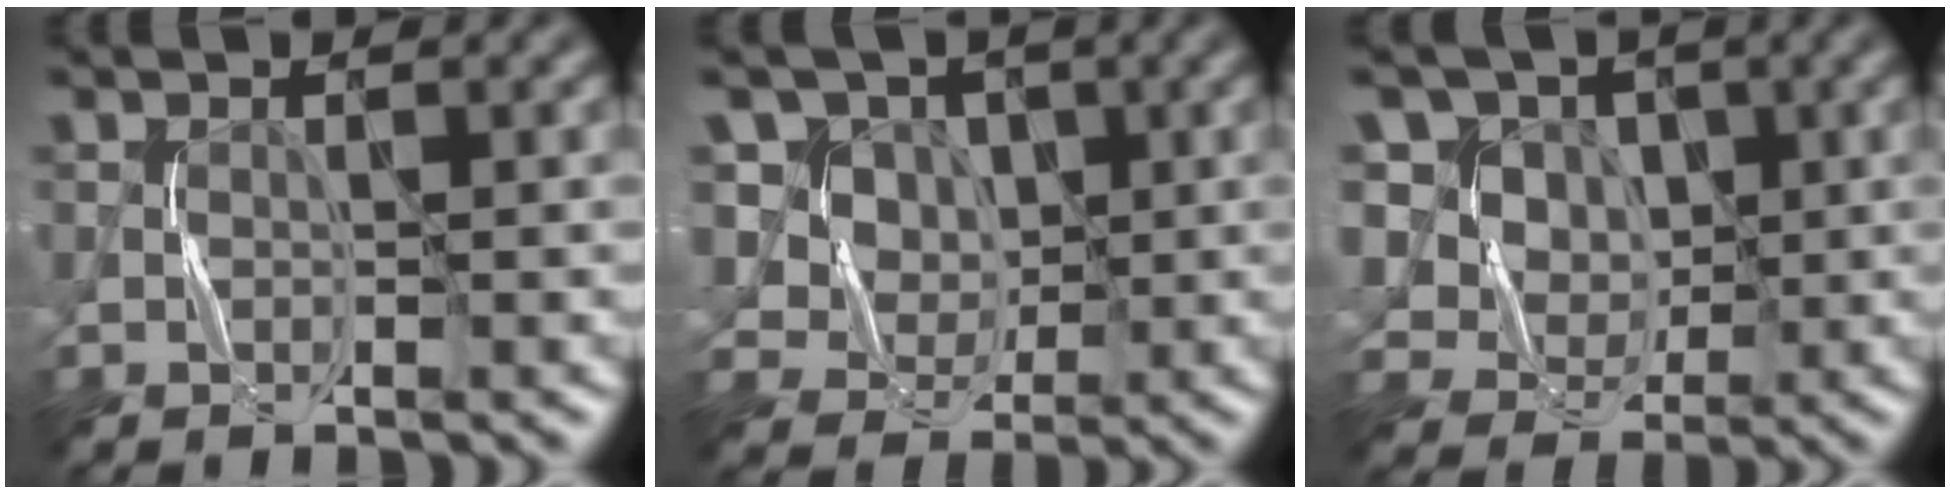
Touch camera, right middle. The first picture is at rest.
{"total": 9.8, "force": [4.0, 8.0, 4.1], "torque": [-0.088, 0.011, 0.056]}
{"total": 11.4, "force": [4.8, 9.1, 4.8], "torque": [-0.117, 0.019, 0.074]}